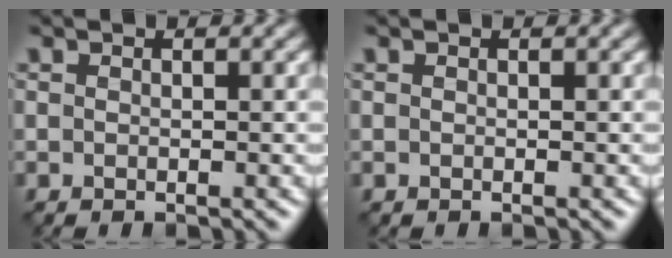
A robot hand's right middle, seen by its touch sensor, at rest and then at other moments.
{"total": 0.0}